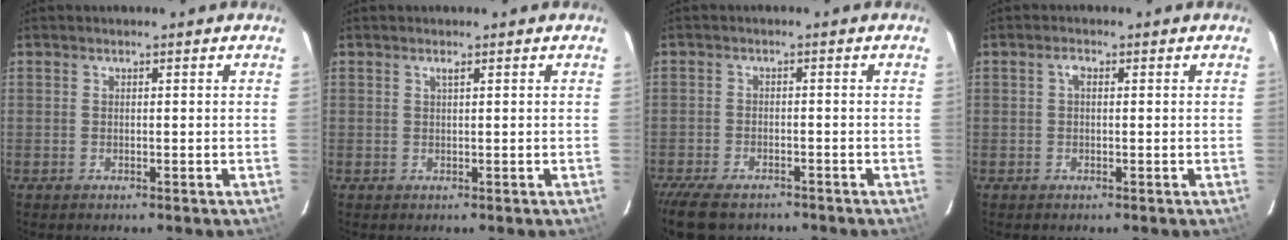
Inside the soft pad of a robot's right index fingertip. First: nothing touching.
{"total": 0.6, "force": [0.3, -0.1, 0.4], "torque": [-0.009, 0.003, 0.005]}
{"total": 8.2, "force": [-6.6, 3.4, 3.4], "torque": [-0.094, -0.017, -0.114]}
{"total": 1.3, "force": [0.2, 0.7, 1.1], "torque": [-0.021, 0.008, 0.001]}